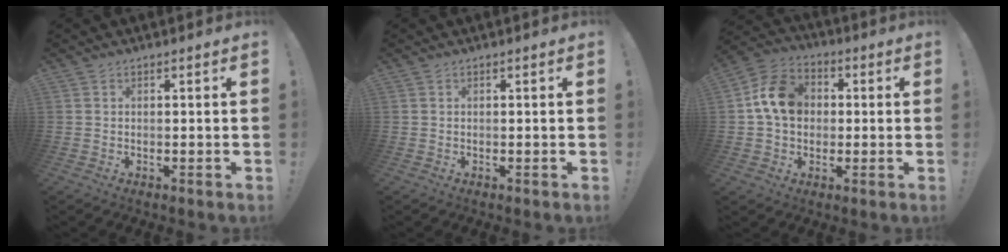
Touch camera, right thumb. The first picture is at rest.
{"total": 0.0}
{"total": 13.3, "force": [2.2, 10.7, 7.7], "torque": [-0.120, 0.011, 0.048]}